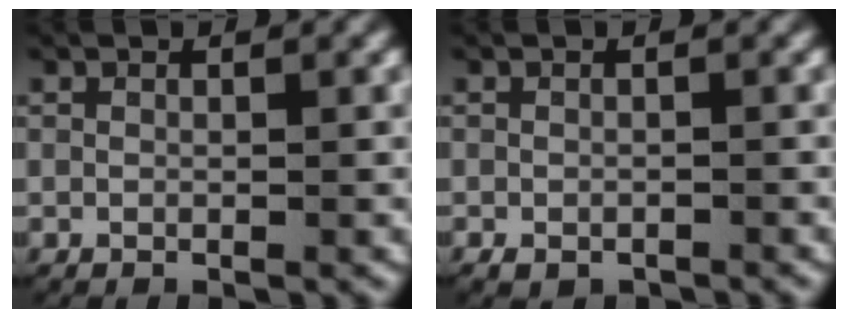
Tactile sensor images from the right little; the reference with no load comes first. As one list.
[{"total": 1.3, "force": [-1.0, 0.7, 0.4], "torque": [-0.011, -0.008, -0.012]}]